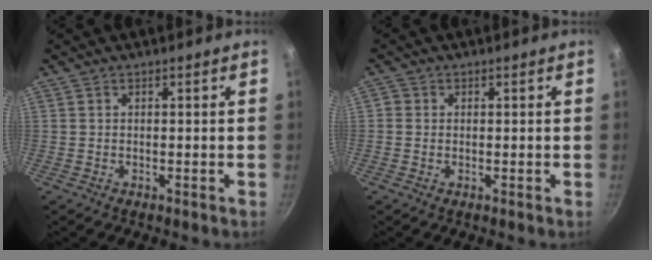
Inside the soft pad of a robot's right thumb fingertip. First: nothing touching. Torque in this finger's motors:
{"motor_torque": [-0.11, 0.17, 0.22, -0.28, -0.01]}